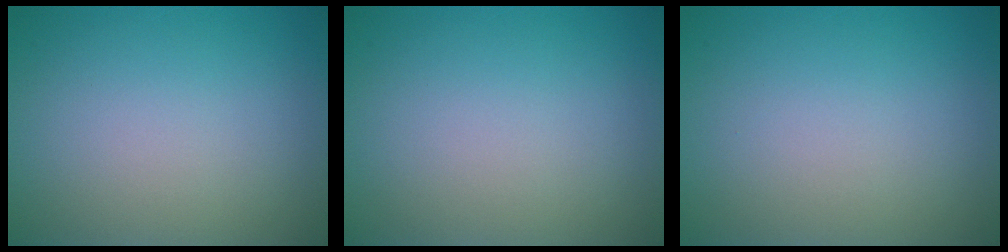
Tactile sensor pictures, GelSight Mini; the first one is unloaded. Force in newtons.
{"total": 0.0}
{"total": 0.0}